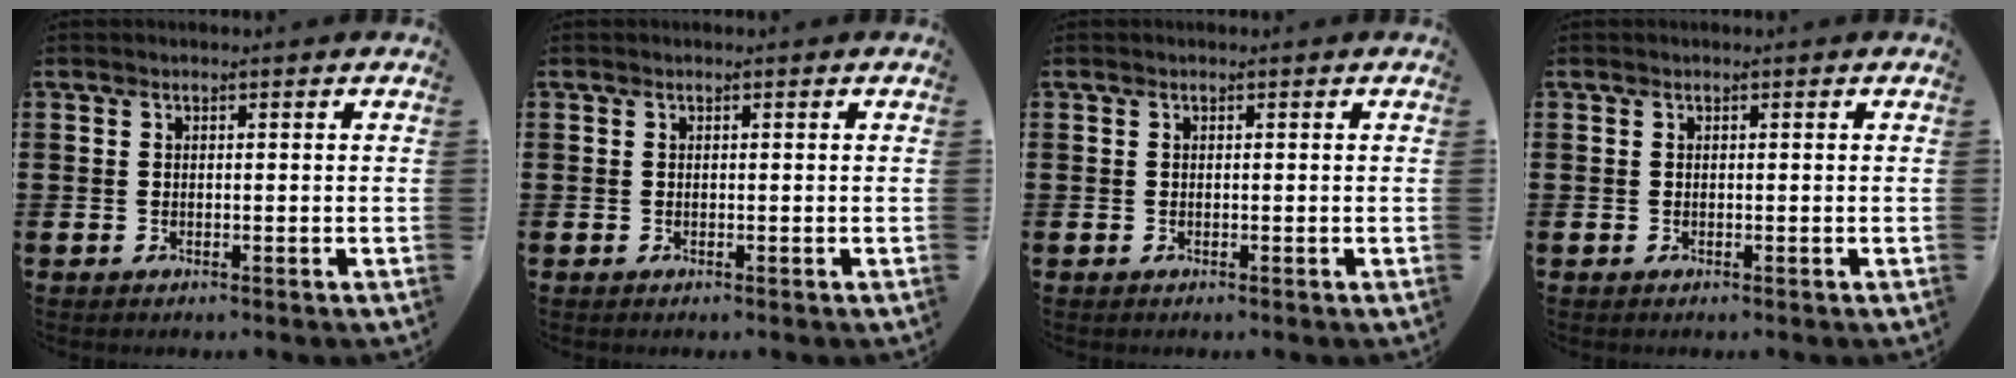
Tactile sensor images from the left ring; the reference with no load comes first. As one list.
[{"total": 0.0}, {"total": 0.0}, {"total": 0.0}]